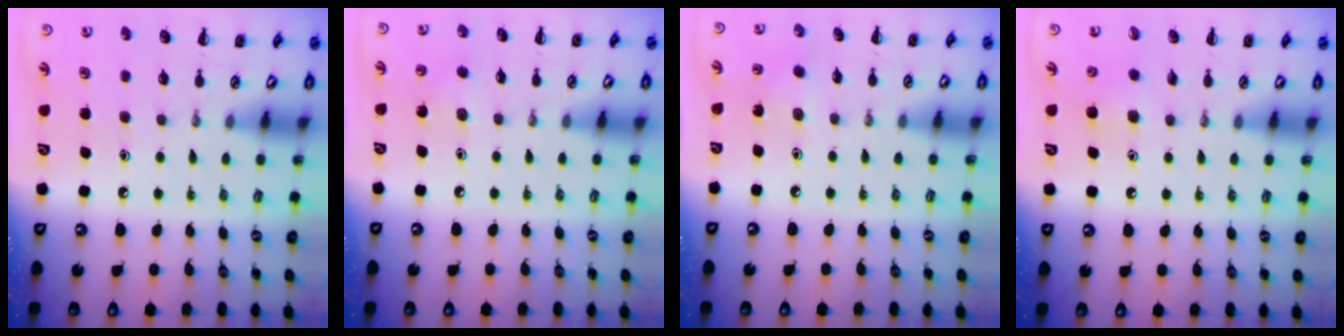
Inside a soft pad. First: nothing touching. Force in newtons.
{"total": 4.3, "press": 4.1, "slide": 1.1}
{"total": 2.5, "press": 2.4, "slide": 0.8}
{"total": 3.9, "press": 3.6, "slide": 1.5}